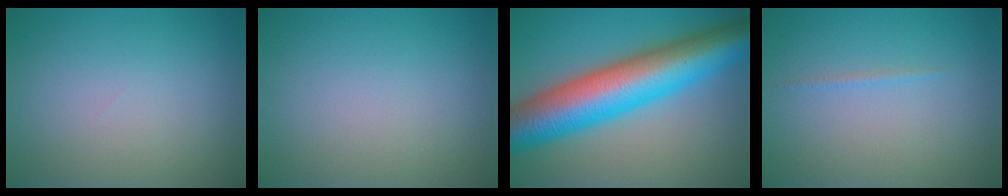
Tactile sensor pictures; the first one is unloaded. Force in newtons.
{"total": 0.0}
{"total": 13.1, "press": 13.1, "slide": 0.2}
{"total": 0.5, "press": 0.5, "slide": 0.1}